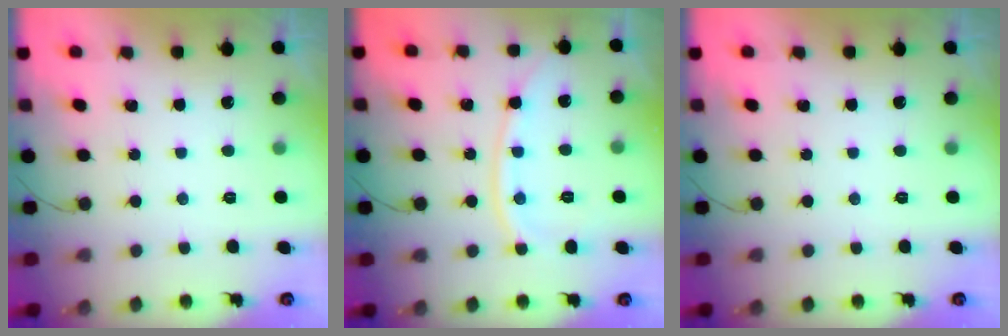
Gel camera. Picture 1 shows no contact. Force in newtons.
{"total": 10.7, "press": 10.7, "slide": 0.6}
{"total": 0.0}